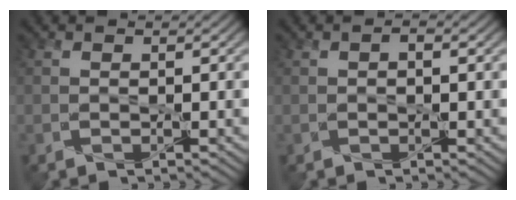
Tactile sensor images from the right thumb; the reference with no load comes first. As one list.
[{"total": 1.0, "force": [0.1, 0.4, 0.8], "torque": [-0.010, -0.002, 0.004]}]